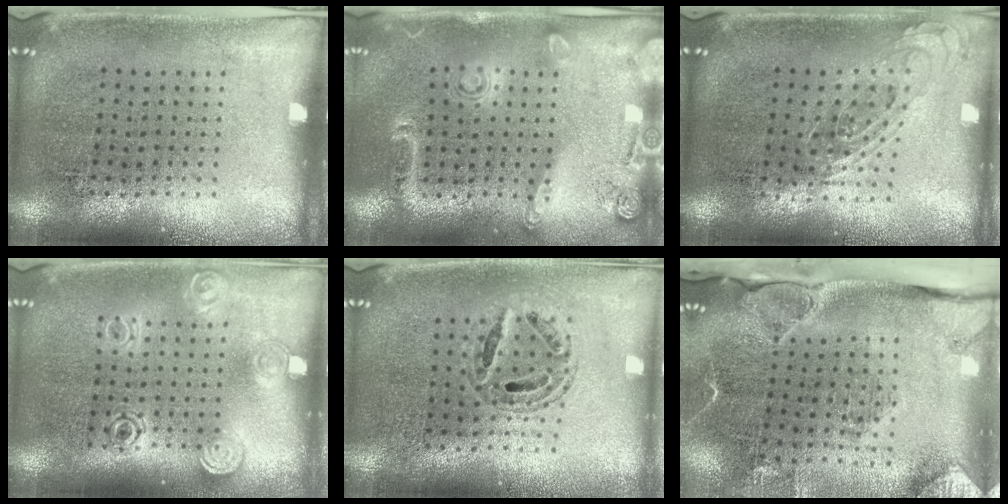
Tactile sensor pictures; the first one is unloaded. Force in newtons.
{"total": 1.6, "press": 1.2, "slide": 1.1}
{"total": 0.8, "press": 0.8, "slide": 0.3}
{"total": 1.4, "press": 1.2, "slide": 0.7}
{"total": 0.7, "press": 0.7, "slide": 0.3}
{"total": 3.0, "press": 2.3, "slide": 1.9}